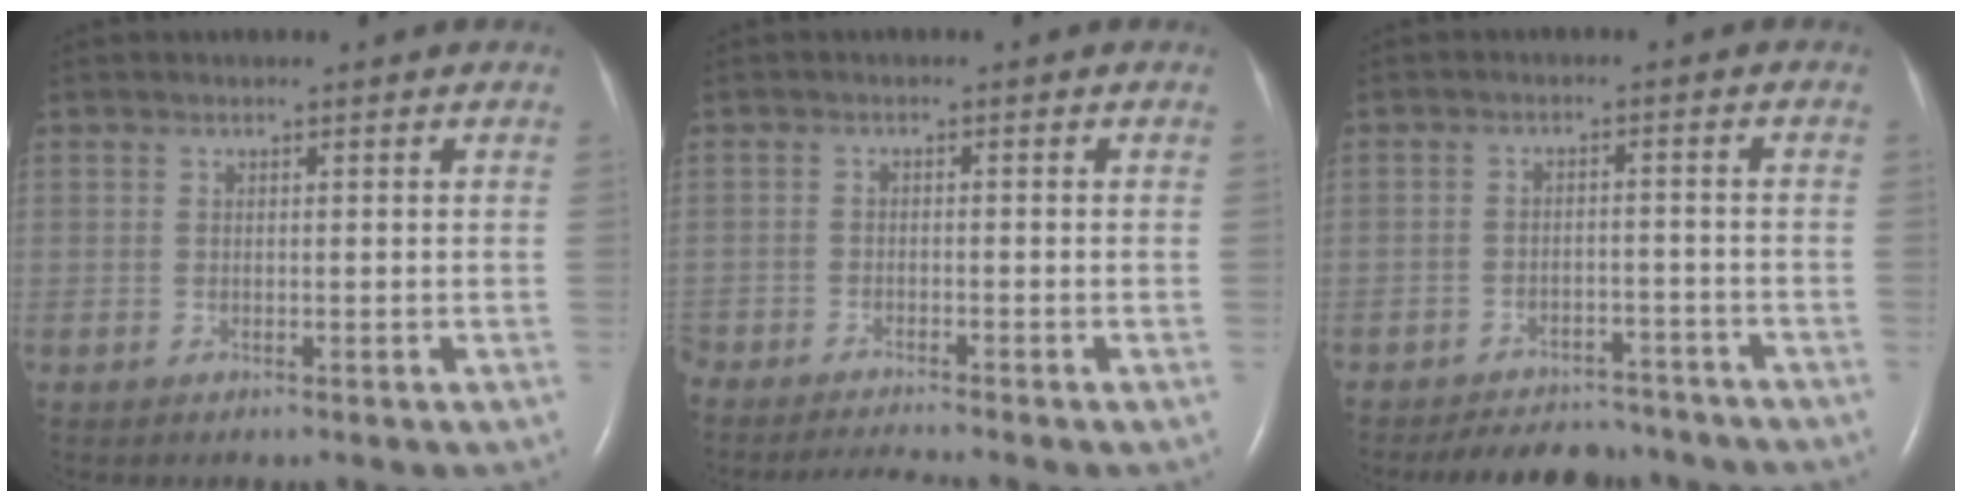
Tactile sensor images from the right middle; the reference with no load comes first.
{"total": 2.1, "force": [-2.1, -0.3, 0.1], "torque": [-0.004, -0.008, -0.041]}
{"total": 9.1, "force": [-8.3, 3.2, 1.9], "torque": [-0.026, 0.003, -0.108]}